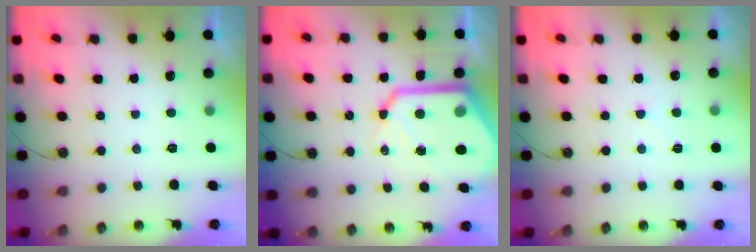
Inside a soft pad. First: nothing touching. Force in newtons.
{"total": 19.2, "press": 19.0, "slide": 2.1}
{"total": 3.5, "press": 3.4, "slide": 0.5}